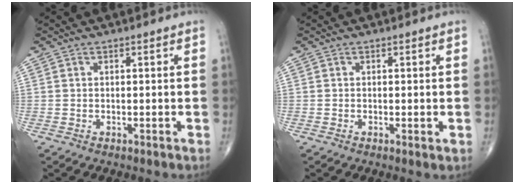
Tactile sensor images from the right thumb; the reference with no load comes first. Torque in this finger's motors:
{"motor_torque": [-0.38, 0.61, -0.41, -0.14, -0.11]}